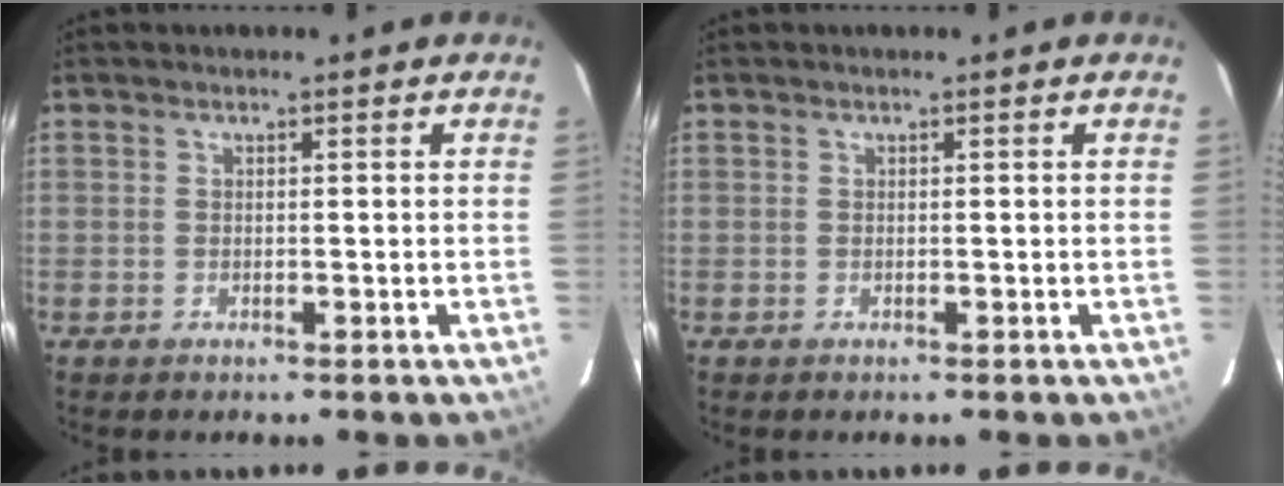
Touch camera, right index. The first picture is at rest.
{"total": 0.0}